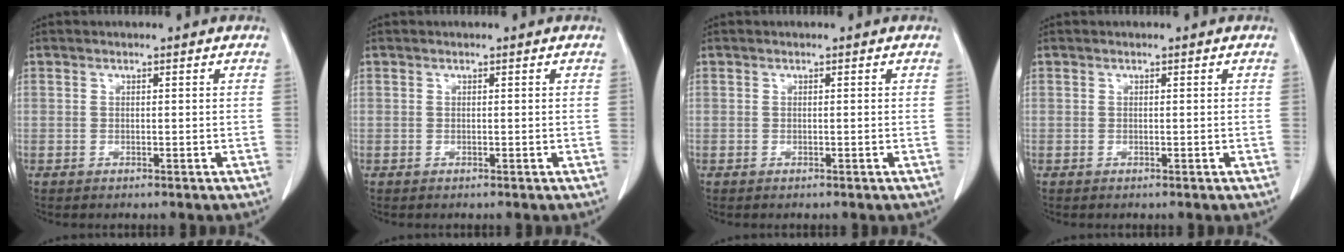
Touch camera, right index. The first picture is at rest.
{"total": 0.0}
{"total": 0.0}
{"total": 0.0}